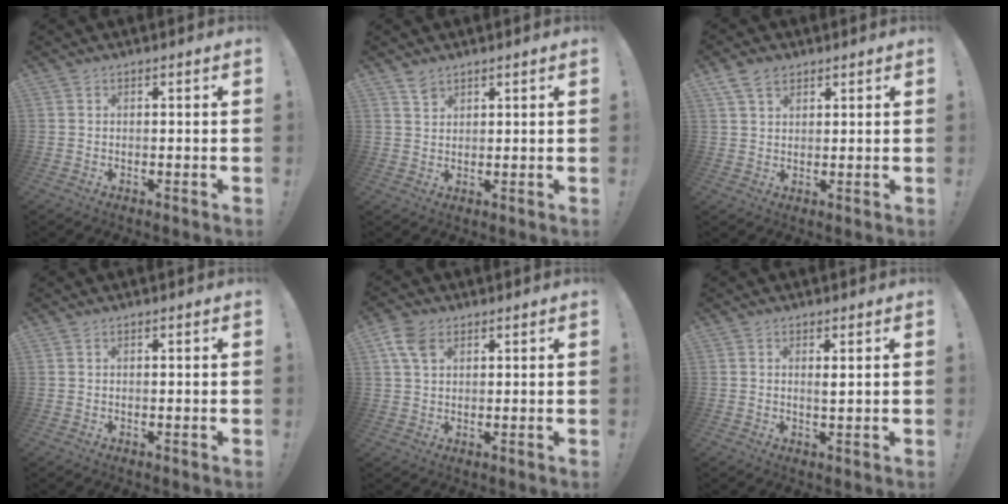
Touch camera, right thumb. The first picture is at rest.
{"total": 3.4, "force": [2.6, 2.0, 1.0], "torque": [-0.009, -0.016, 0.048]}
{"total": 5.2, "force": [3.2, 3.4, 2.4], "torque": [-0.047, -0.006, 0.063]}
{"total": 0.5, "force": [0.4, -0.2, 0.1], "torque": [0.006, -0.004, 0.007]}
{"total": 6.6, "force": [3.0, 4.2, 4.0], "torque": [-0.075, 0.000, 0.060]}
{"total": 1.8, "force": [0.9, -0.1, 1.5], "torque": [-0.015, -0.009, 0.012]}